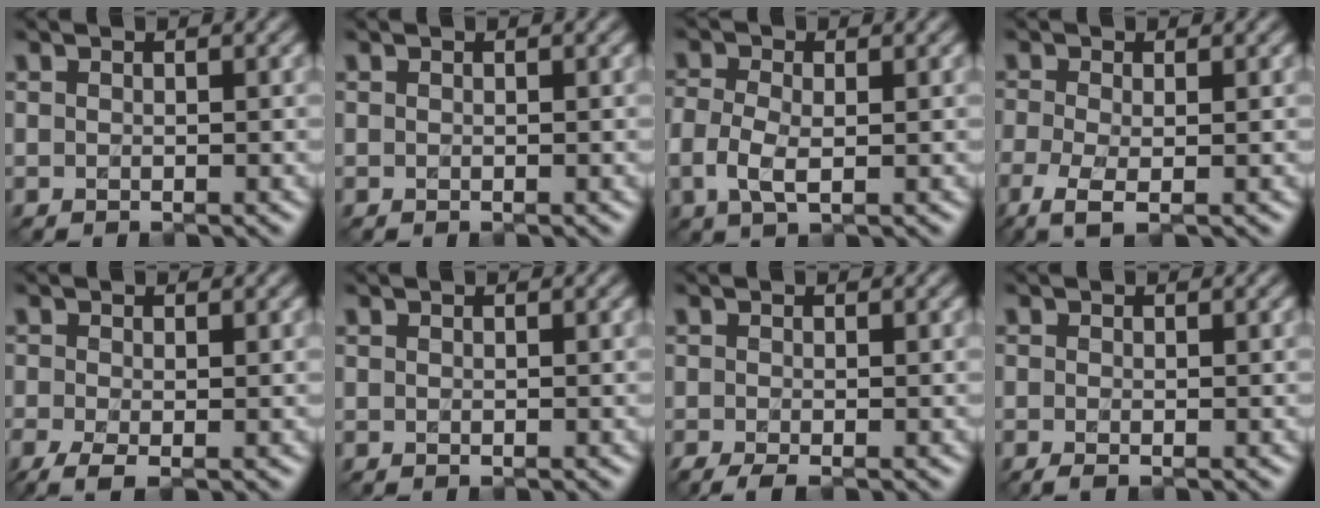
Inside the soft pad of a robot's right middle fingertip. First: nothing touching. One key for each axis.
{"total": 0.0}
{"total": 2.8, "fx": -0.9, "fy": 1.4, "fz": 2.2, "tx": -0.059, "ty": -0.009, "tz": -0.018}
{"total": 3.6, "fx": -2.2, "fy": 0.9, "fz": 2.6, "tx": -0.064, "ty": -0.012, "tz": -0.046}
{"total": 2.6, "fx": -1.4, "fy": 0.8, "fz": 2.1, "tx": -0.051, "ty": -0.009, "tz": -0.028}
{"total": 0.0}
{"total": 1.9, "fx": -1.2, "fy": 0.3, "fz": 1.5, "tx": -0.028, "ty": -0.005, "tz": -0.021}
{"total": 0.9, "fx": -0.5, "fy": 0.1, "fz": 0.7, "tx": -0.015, "ty": -0.006, "tz": -0.008}